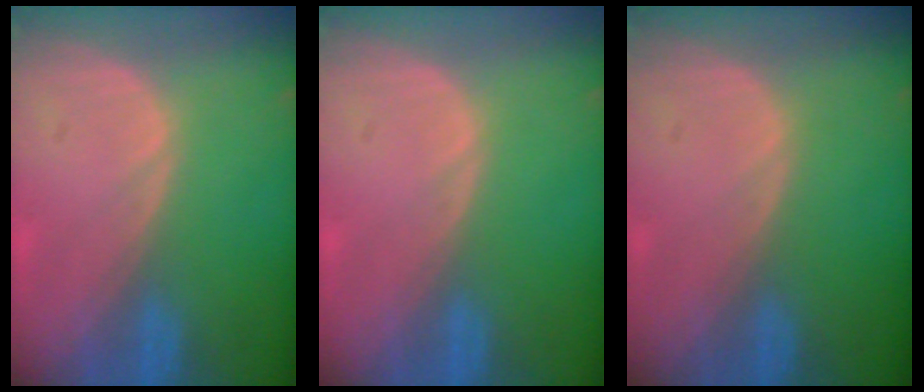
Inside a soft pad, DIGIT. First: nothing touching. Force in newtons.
{"total": 0.0}
{"total": 0.0}